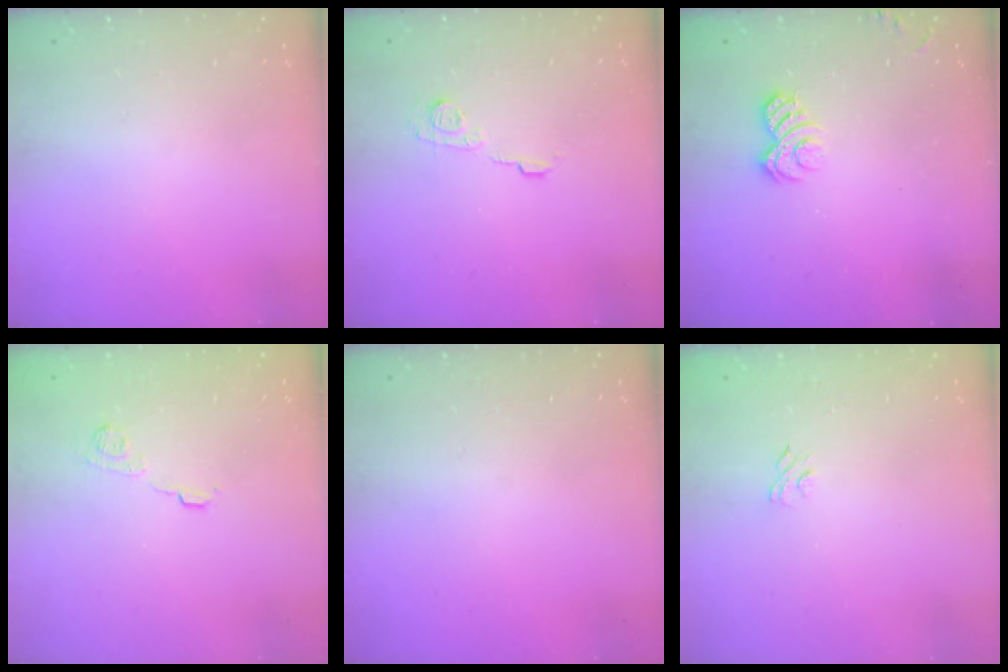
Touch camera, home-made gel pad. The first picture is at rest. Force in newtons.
{"total": 7.0, "press": 7.0, "slide": 0.6}
{"total": 4.7, "press": 4.5, "slide": 1.3}
{"total": 7.6, "press": 7.5, "slide": 1.0}
{"total": 0.0}
{"total": 4.2, "press": 4.0, "slide": 1.1}